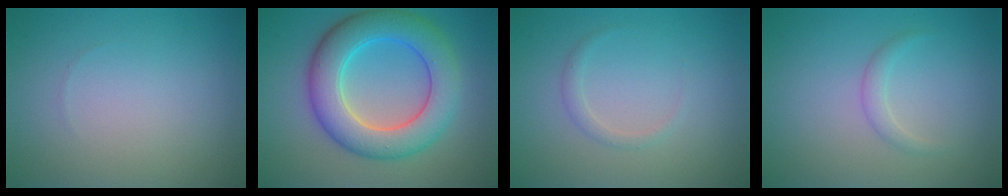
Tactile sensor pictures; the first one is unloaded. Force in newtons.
{"total": 8.2, "press": 8.2, "slide": 0.2}
{"total": 1.0, "press": 1.0, "slide": 0.1}
{"total": 1.2, "press": 1.2, "slide": 0.1}